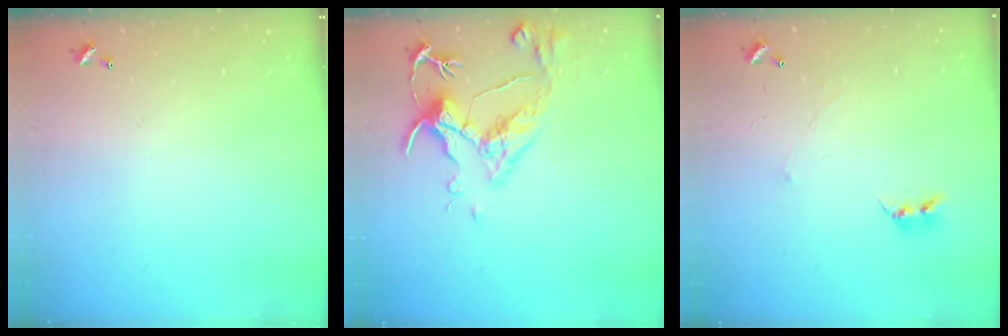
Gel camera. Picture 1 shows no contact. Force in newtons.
{"total": 5.0, "press": 4.8, "slide": 1.4}
{"total": 2.4, "press": 2.4, "slide": 0.4}